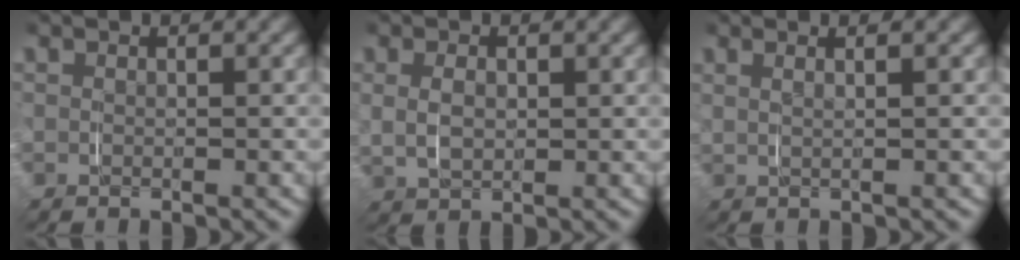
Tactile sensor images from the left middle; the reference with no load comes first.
{"total": 0.7, "force": [0.6, 0.2, -0.1], "torque": [0.004, 0.000, 0.011]}
{"total": 1.7, "force": [1.5, -0.9, 0.4], "torque": [0.005, 0.013, 0.022]}